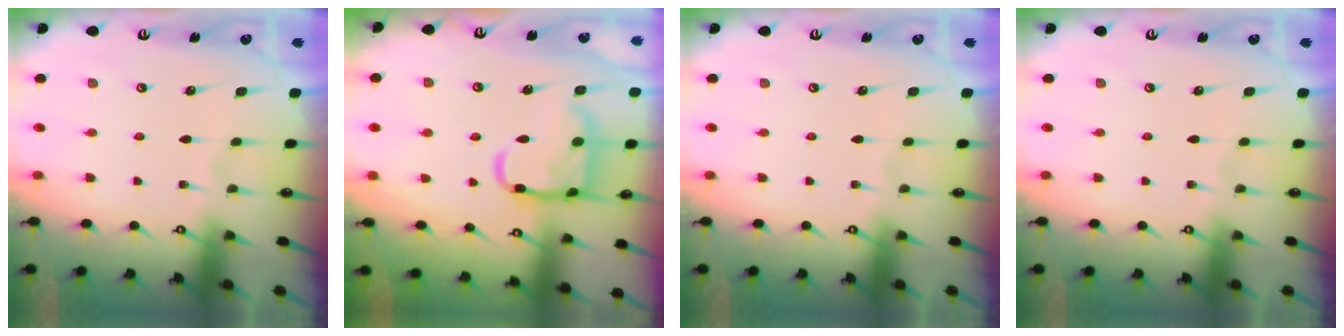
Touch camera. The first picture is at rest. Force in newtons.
{"total": 15.5, "press": 15.4, "slide": 1.3}
{"total": 0.0}
{"total": 0.0}